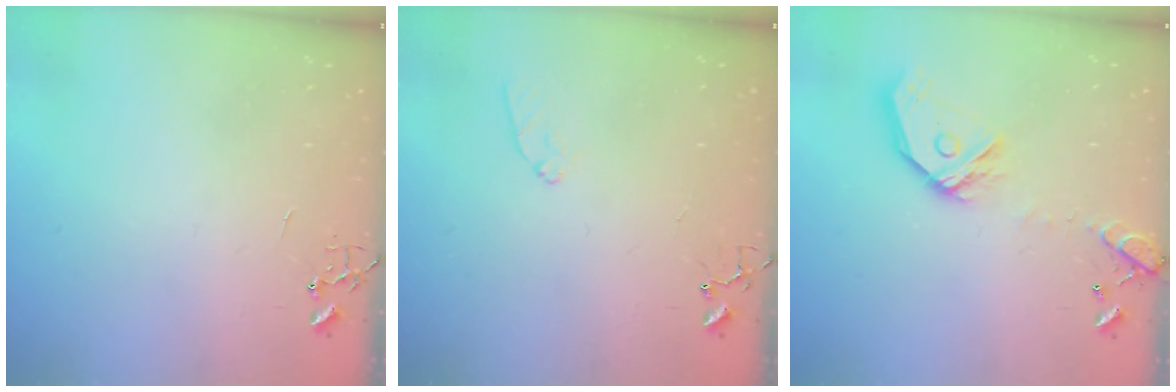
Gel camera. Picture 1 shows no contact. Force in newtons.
{"total": 6.4, "press": 6.4, "slide": 0.6}
{"total": 16.5, "press": 16.3, "slide": 2.4}